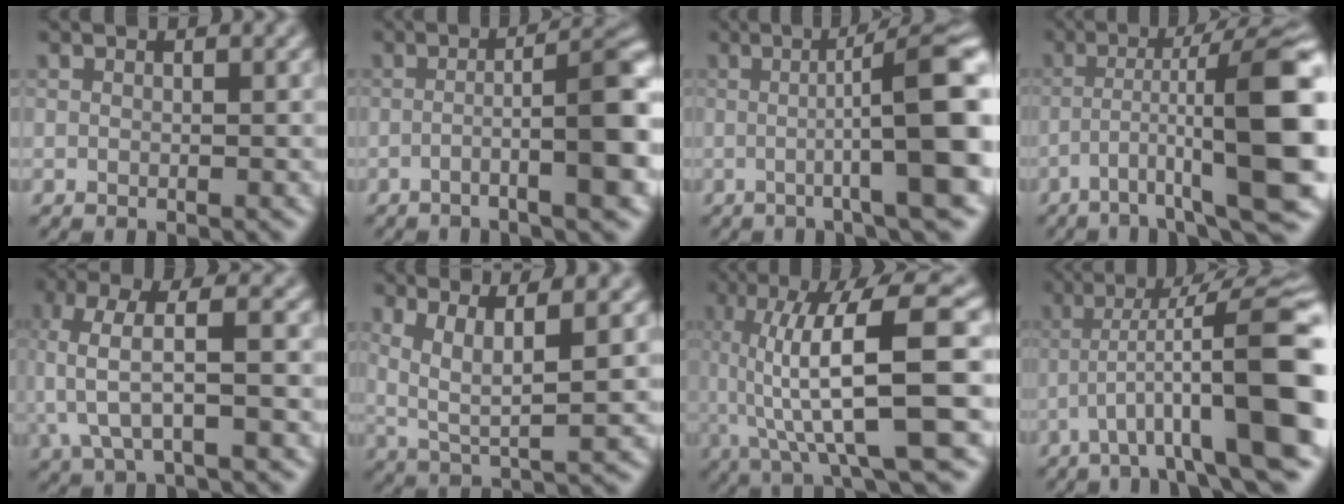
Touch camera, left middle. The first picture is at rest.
{"total": 7.4, "force": [-2.1, 1.4, 7.0], "torque": [-0.097, 0.009, -0.048]}
{"total": 11.2, "force": [-0.3, 2.1, 11.0], "torque": [-0.130, 0.000, -0.010]}
{"total": 12.0, "force": [-2.6, 2.0, 11.5], "torque": [-0.166, 0.014, -0.039]}
{"total": 5.9, "force": [-0.3, 2.2, 5.5], "torque": [-0.120, 0.003, -0.012]}
{"total": 4.9, "force": [1.6, 1.4, 4.5], "torque": [-0.091, -0.015, 0.030]}
{"total": 11.8, "force": [0.1, 2.7, 11.5], "torque": [-0.180, 0.005, 0.002]}
{"total": 11.5, "force": [-2.7, 2.1, 11.0], "torque": [-0.162, 0.019, -0.043]}